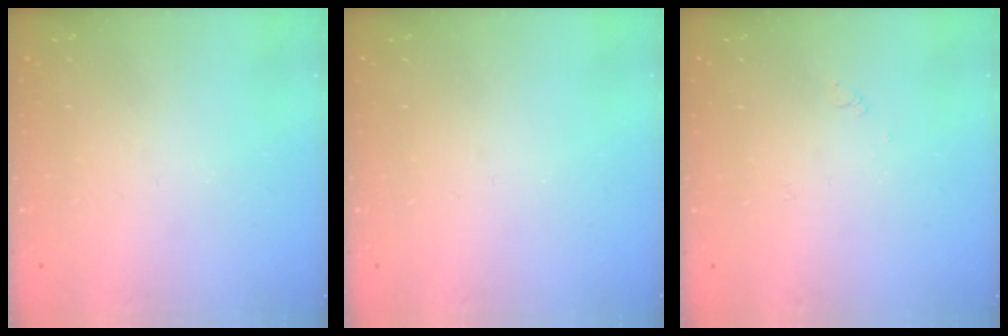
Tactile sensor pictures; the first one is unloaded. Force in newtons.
{"total": 0.0}
{"total": 2.9, "press": 2.9, "slide": 0.5}